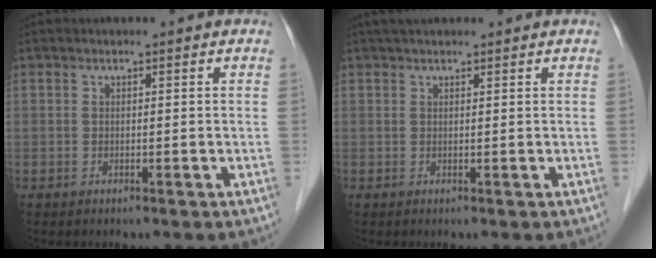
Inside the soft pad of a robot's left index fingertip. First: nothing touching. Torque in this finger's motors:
{"motor_torque": [0.04, -0.46, 0.05, 0.03]}